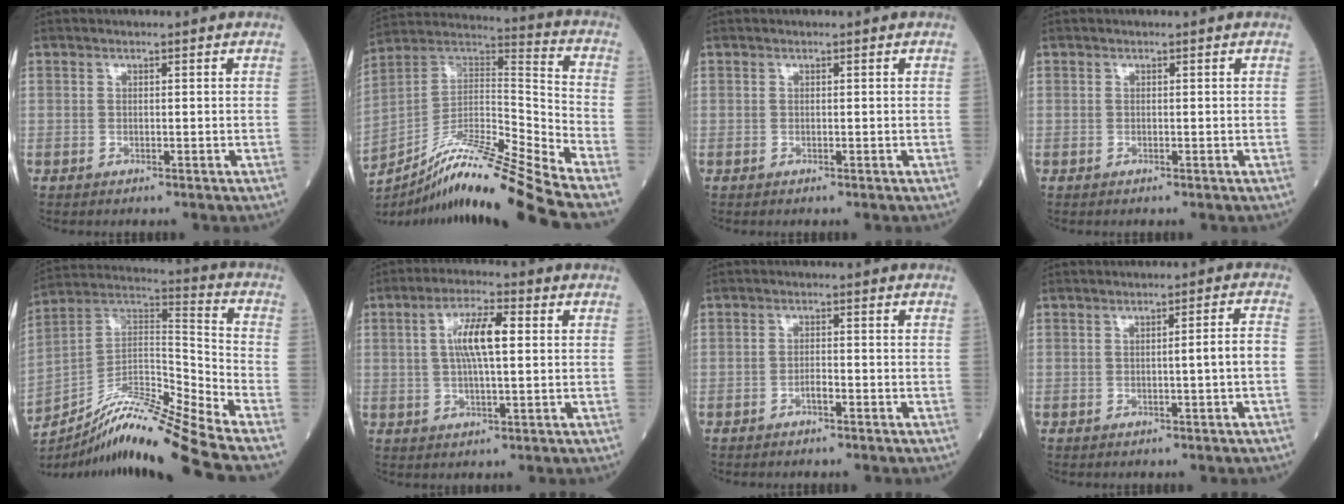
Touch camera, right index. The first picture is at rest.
{"total": 21.4, "force": [-17.5, -2.2, 12.1], "torque": [-0.227, -0.003, -0.318]}
{"total": 0.0}
{"total": 0.0}
{"total": 18.5, "force": [-15.7, -2.1, 9.6], "torque": [-0.189, 0.012, -0.288]}
{"total": 7.8, "force": [1.4, 1.6, 7.5], "torque": [-0.141, 0.014, 0.026]}
{"total": 1.5, "force": [-1.0, 0.3, 1.2], "torque": [-0.018, 0.003, -0.018]}
{"total": 3.5, "force": [-0.6, -0.4, 3.4], "torque": [-0.052, 0.007, -0.007]}